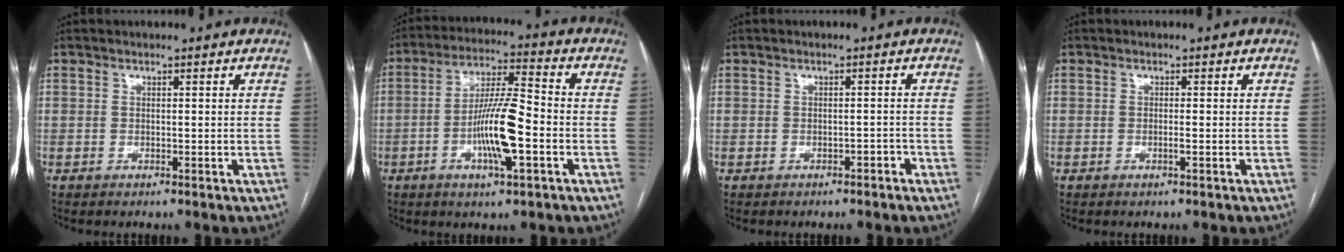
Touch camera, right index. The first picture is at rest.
{"total": 11.5, "force": [-3.3, 1.5, 10.9], "torque": [-0.206, 0.001, -0.062]}
{"total": 1.3, "force": [-1.0, 0.6, 0.7], "torque": [-0.014, 0.001, -0.011]}
{"total": 0.9, "force": [-0.3, -0.1, 0.9], "torque": [-0.018, -0.001, -0.005]}